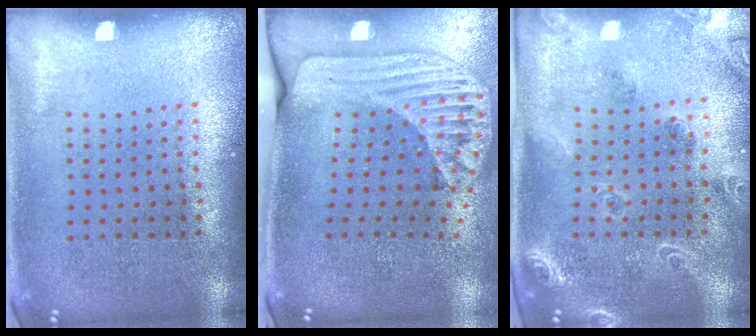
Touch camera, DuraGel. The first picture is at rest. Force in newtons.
{"total": 2.3, "press": 1.7, "slide": 1.5}
{"total": 1.8, "press": 1.7, "slide": 0.4}